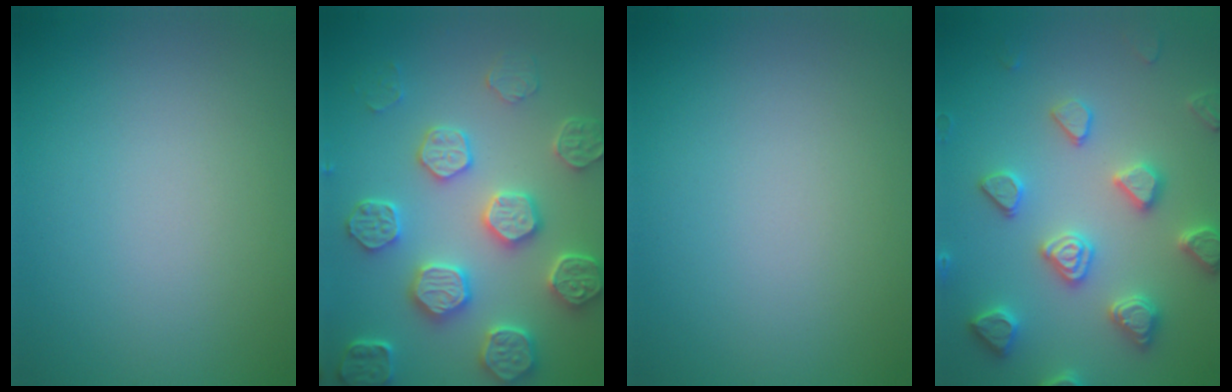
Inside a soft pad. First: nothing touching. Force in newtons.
{"total": 6.7, "press": 5.8, "slide": 3.4}
{"total": 0.0}
{"total": 4.5, "press": 4.5, "slide": 0.6}